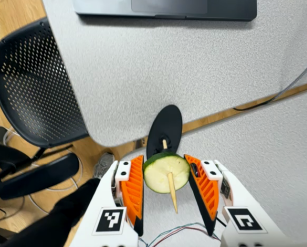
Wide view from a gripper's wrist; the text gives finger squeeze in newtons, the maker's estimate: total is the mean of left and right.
{"total": 8.2, "left": 7.7, "right": 8.6}